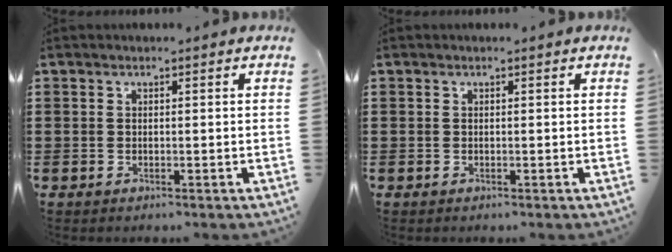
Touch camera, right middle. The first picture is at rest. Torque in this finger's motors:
{"motor_torque": [0.00, 0.00, 0.00, 0.00]}